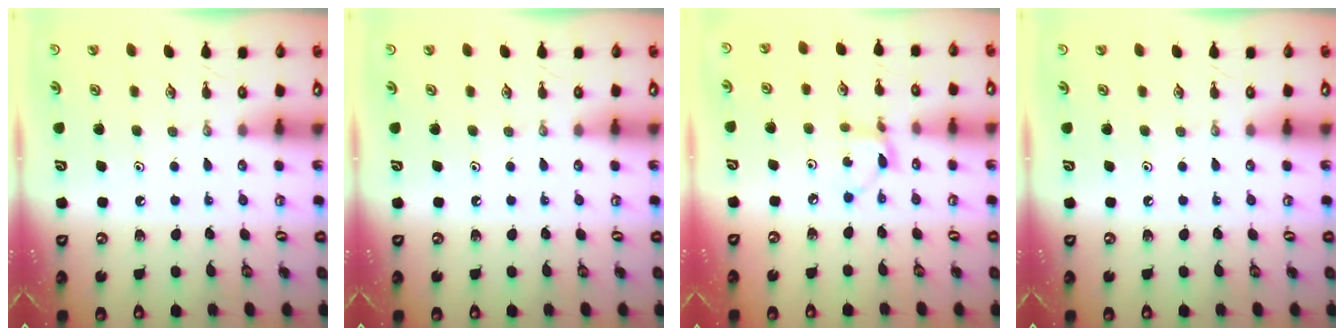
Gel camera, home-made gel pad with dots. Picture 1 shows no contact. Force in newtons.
{"total": 0.0}
{"total": 2.8, "press": 2.8, "slide": 0.2}
{"total": 0.0}